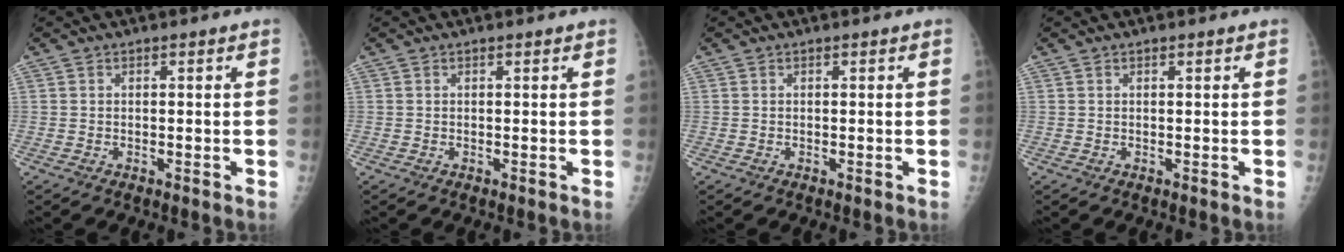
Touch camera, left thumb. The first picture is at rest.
{"total": 0.0}
{"total": 0.0}
{"total": 0.0}